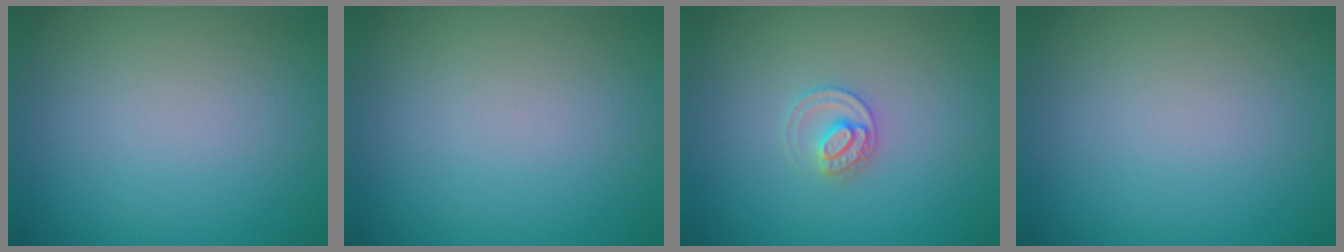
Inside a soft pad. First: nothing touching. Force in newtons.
{"total": 0.0}
{"total": 2.1, "press": 2.1, "slide": 0.2}
{"total": 0.0}